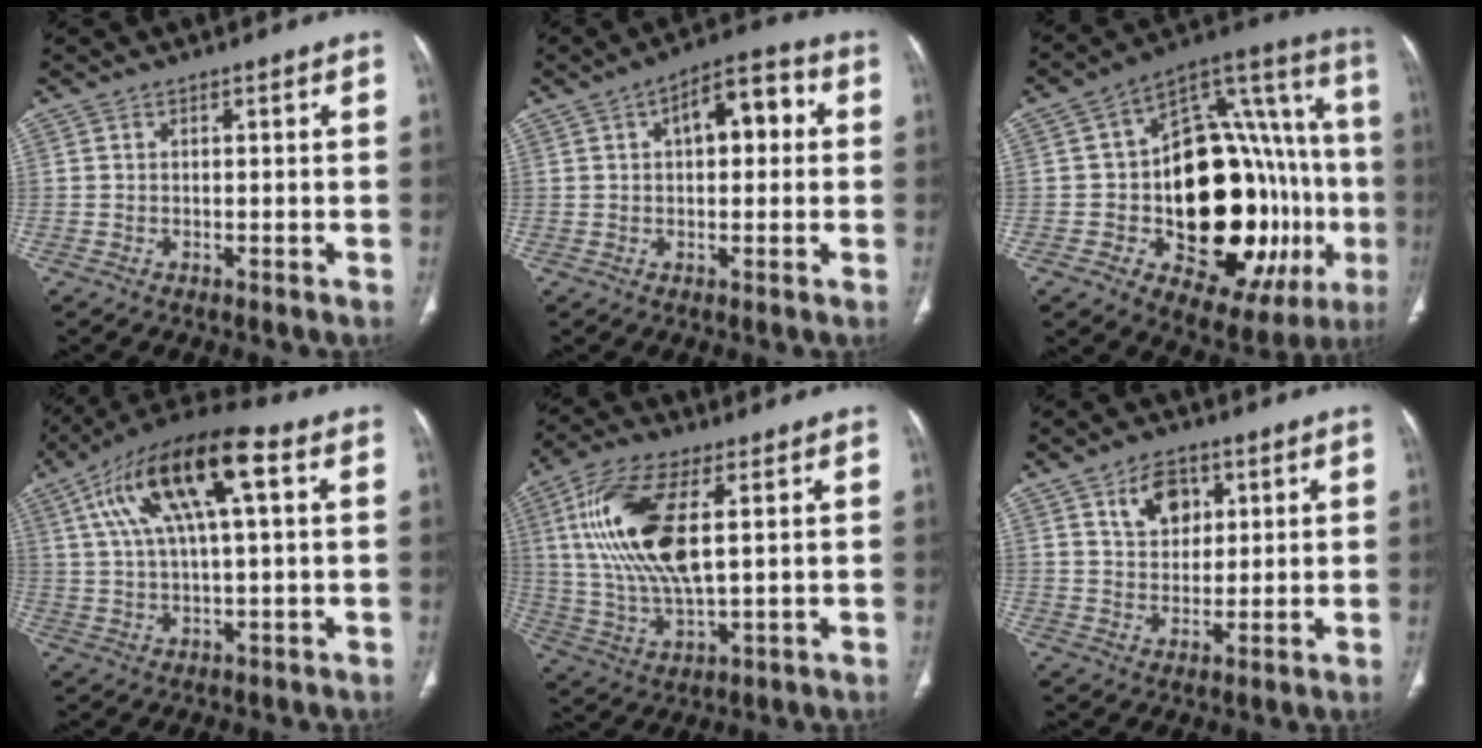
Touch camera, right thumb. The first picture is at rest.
{"total": 9.6, "force": [2.3, 4.8, 8.0], "torque": [-0.089, 0.027, 0.025]}
{"total": 36.1, "force": [-6.4, 18.7, 30.2], "torque": [-0.353, 0.039, -0.075]}
{"total": 18.7, "force": [6.3, 6.1, 16.5], "torque": [-0.305, 0.019, 0.104]}
{"total": 17.5, "force": [4.1, 7.0, 15.5], "torque": [-0.331, -0.011, 0.082]}
{"total": 7.5, "force": [3.4, 5.1, 4.3], "torque": [-0.045, -0.018, 0.060]}